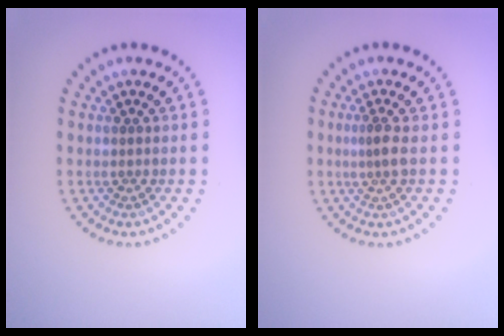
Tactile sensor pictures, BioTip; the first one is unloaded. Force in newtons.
{"total": 1.7, "press": 1.3, "slide": 1.1}